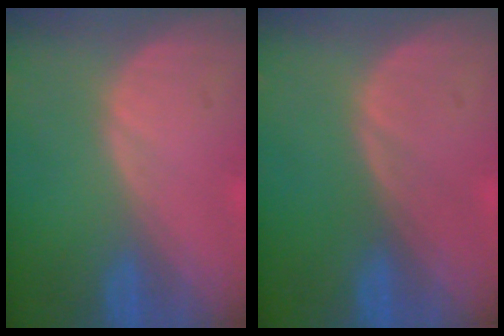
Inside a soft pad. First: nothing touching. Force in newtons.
{"total": 0.0}